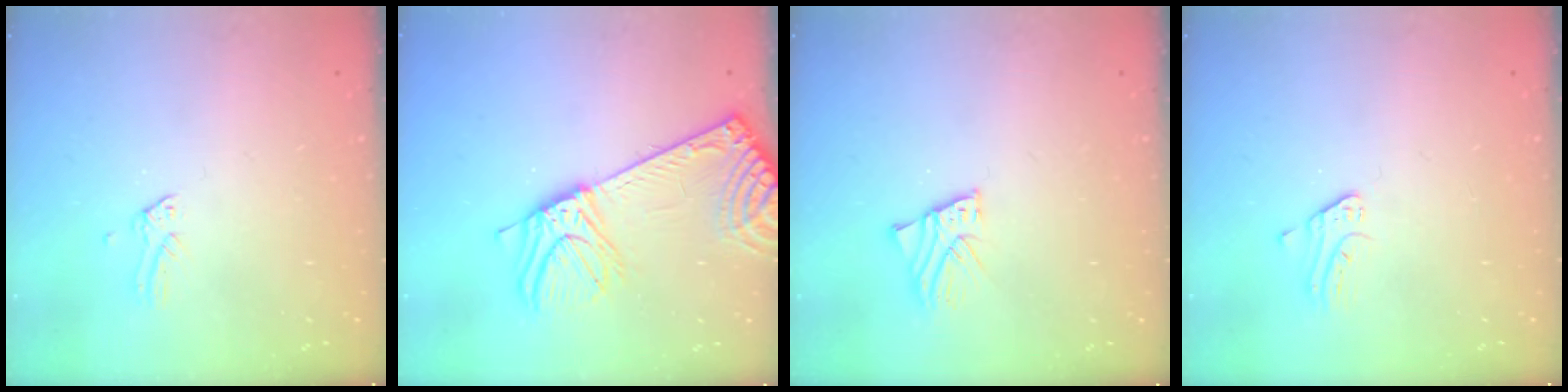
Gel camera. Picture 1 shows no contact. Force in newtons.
{"total": 18.3, "press": 17.8, "slide": 4.3}
{"total": 2.3, "press": 2.3, "slide": 0.2}
{"total": 0.8, "press": 0.8, "slide": 0.1}